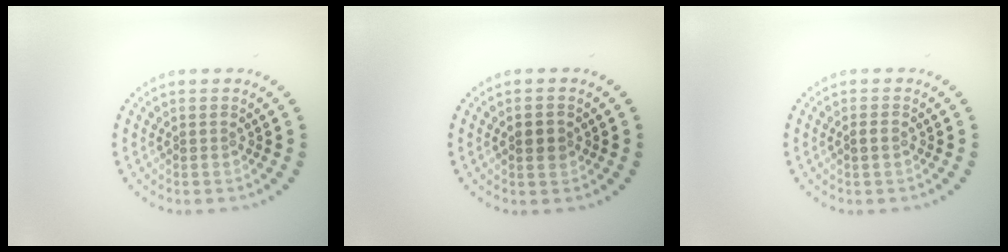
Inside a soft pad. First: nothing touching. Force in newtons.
{"total": 1.6, "press": 1.6, "slide": 0.2}
{"total": 0.9, "press": 0.9, "slide": 0.1}